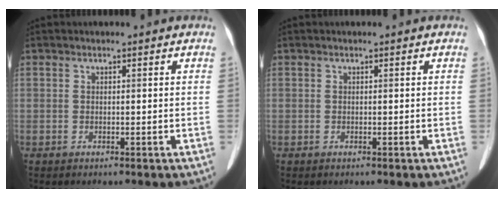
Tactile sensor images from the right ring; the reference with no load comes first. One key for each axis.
{"total": 0.0}